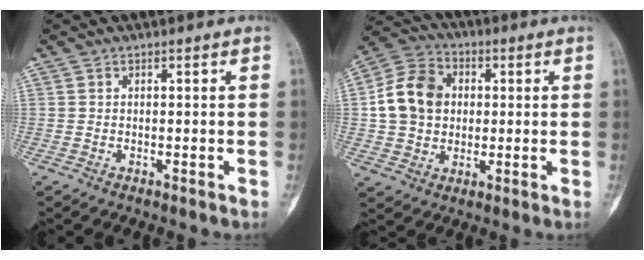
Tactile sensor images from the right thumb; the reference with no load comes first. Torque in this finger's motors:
{"motor_torque": [0.41, 1.17, 0.26, -0.15, 0.08]}